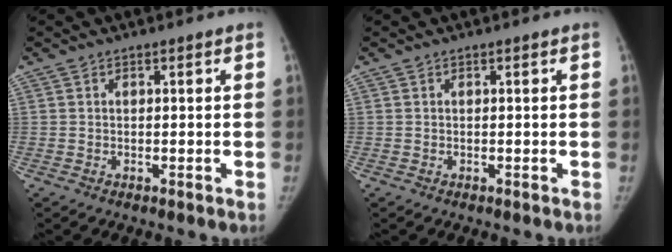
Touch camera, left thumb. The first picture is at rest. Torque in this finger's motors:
{"motor_torque": [0.05, -0.03, 0.08, -0.08, 0.03]}